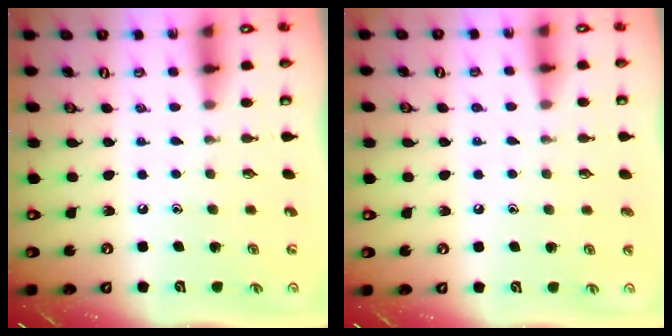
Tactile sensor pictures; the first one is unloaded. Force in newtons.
{"total": 2.1, "press": 2.1, "slide": 0.2}